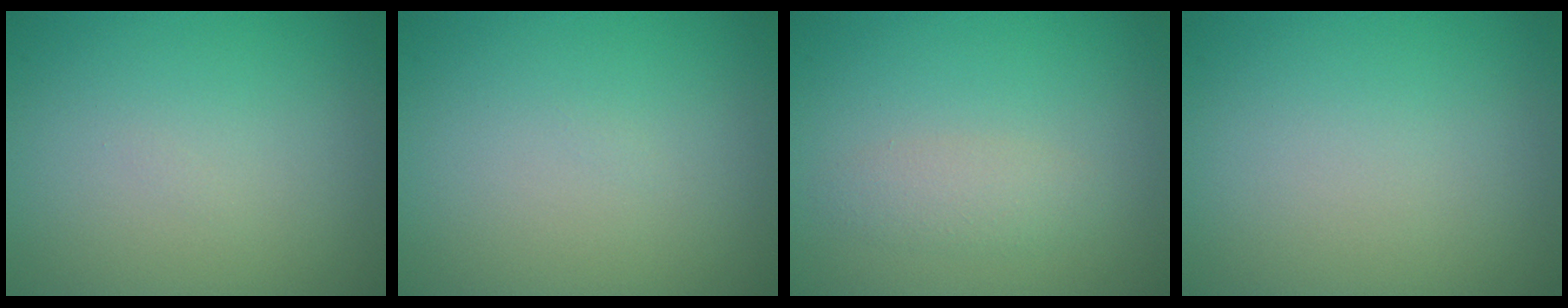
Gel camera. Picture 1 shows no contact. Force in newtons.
{"total": 0.0}
{"total": 1.6, "press": 1.6, "slide": 0.2}
{"total": 0.0}